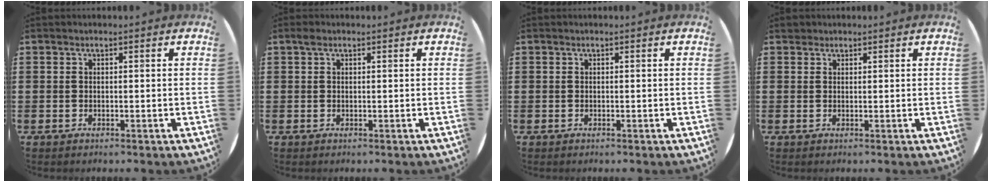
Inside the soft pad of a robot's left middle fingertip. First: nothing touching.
{"total": 0.7, "force": [0.4, 0.4, 0.3], "torque": [0.001, 0.000, 0.006]}
{"total": 0.0}
{"total": 0.9, "force": [0.8, 0.4, -0.1], "torque": [0.008, -0.001, 0.014]}